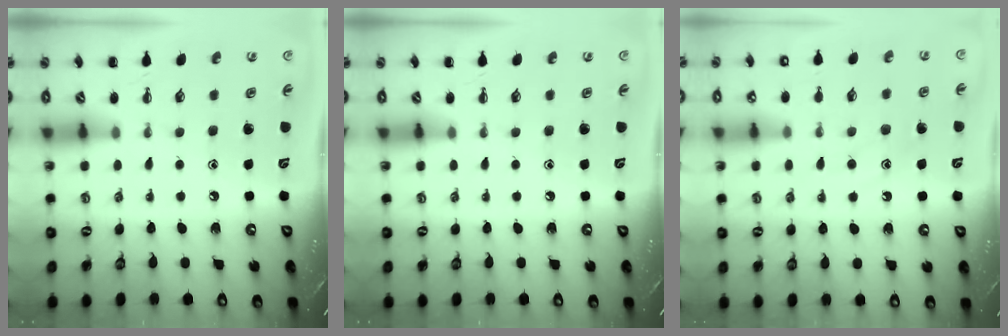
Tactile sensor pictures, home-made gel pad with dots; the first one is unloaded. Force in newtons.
{"total": 0.0}
{"total": 10.3, "press": 10.2, "slide": 1.3}